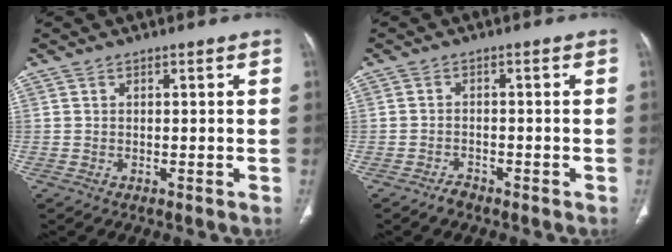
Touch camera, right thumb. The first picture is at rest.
{"total": 1.9, "force": [-1.6, 0.9, 0.5], "torque": [-0.014, 0.006, -0.027]}